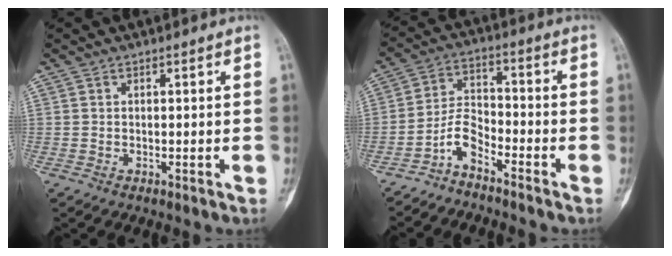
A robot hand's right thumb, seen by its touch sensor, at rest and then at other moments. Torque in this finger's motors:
{"motor_torque": [-0.24, -0.17, 0.10, 0.33, 0.01]}